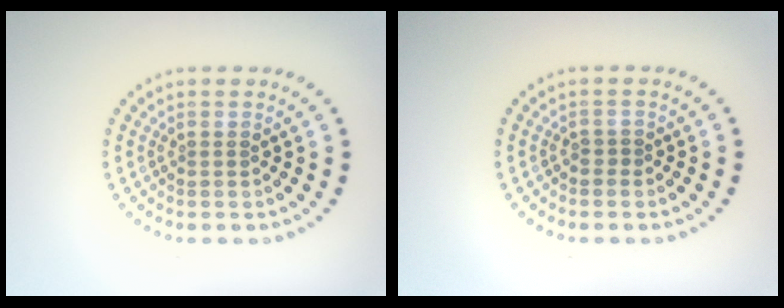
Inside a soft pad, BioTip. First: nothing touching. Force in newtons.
{"total": 0.5, "press": 0.2, "slide": 0.5}